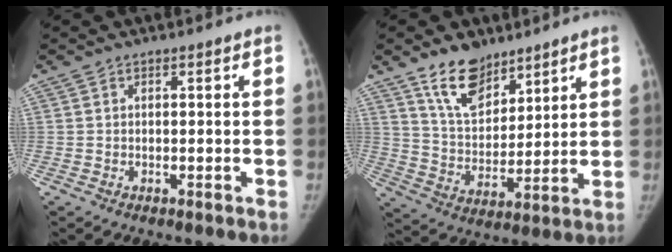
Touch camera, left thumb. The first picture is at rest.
{"total": 11.2, "force": [8.1, 5.8, 5.1], "torque": [-0.060, -0.057, 0.156]}